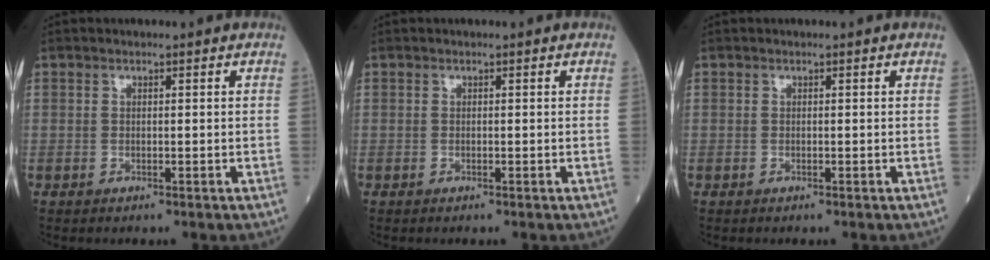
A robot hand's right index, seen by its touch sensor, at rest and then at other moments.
{"total": 0.0}
{"total": 0.0}